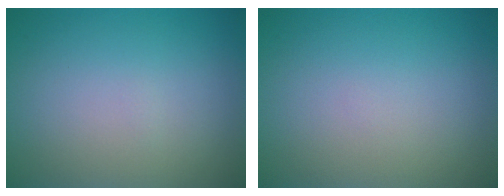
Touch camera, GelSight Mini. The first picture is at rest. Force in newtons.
{"total": 0.0}